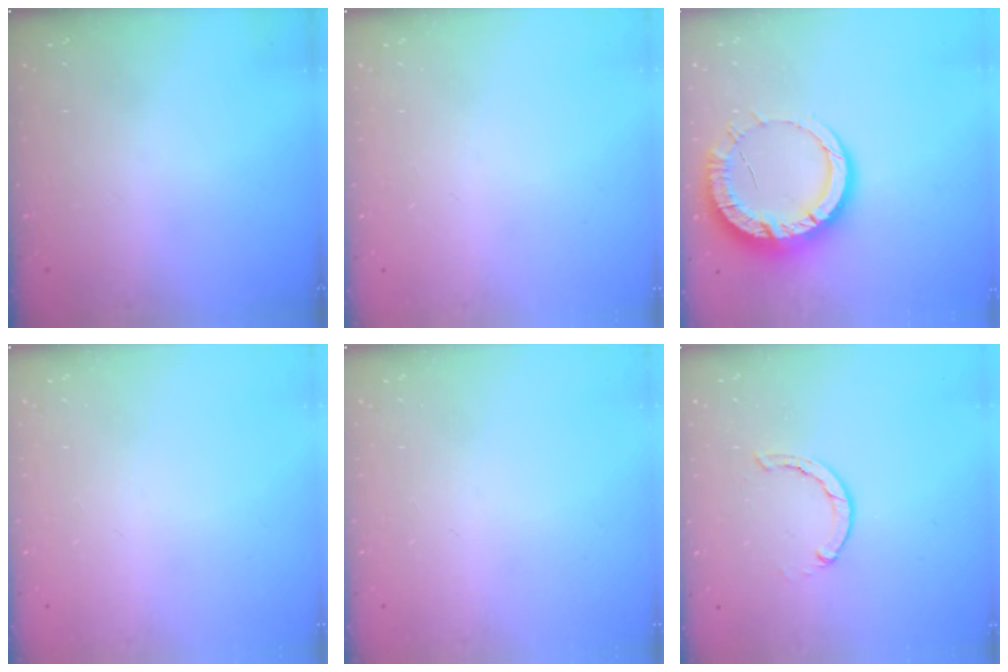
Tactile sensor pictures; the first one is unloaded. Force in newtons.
{"total": 0.0}
{"total": 13.4, "press": 13.3, "slide": 1.1}
{"total": 0.0}
{"total": 0.0}
{"total": 2.1, "press": 2.1, "slide": 0.3}